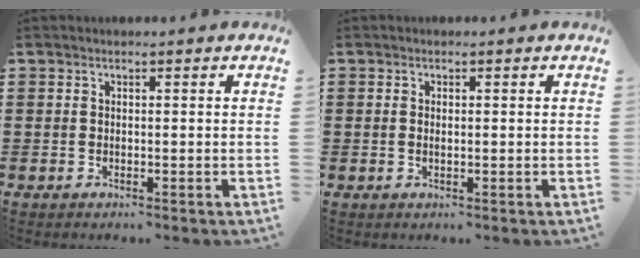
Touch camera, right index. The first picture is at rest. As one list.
[{"total": 0.9, "force": [0.0, 0.4, 0.8], "torque": [-0.018, 0.001, -0.001]}]